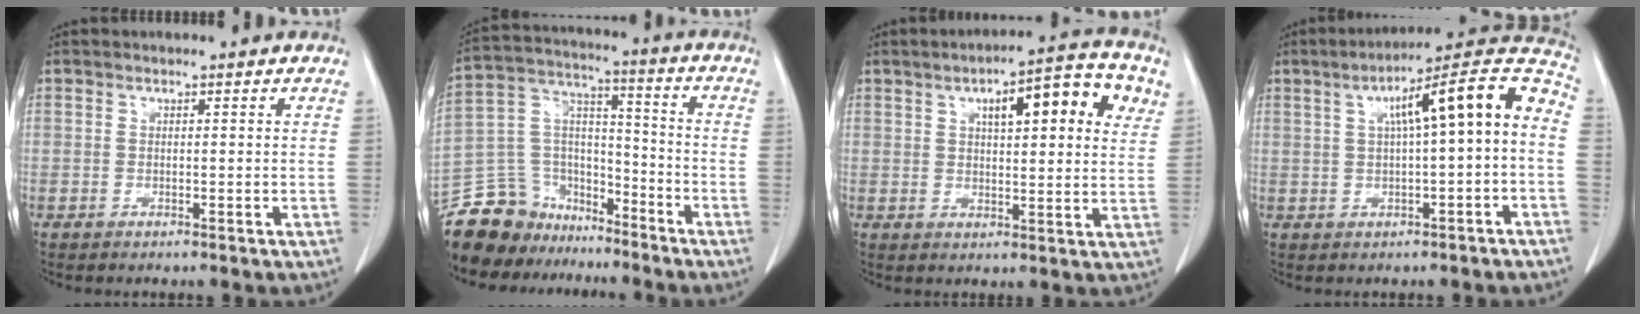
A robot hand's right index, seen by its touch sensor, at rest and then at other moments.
{"total": 15.7, "force": [-13.0, 8.4, 2.2], "torque": [-0.057, 0.071, -0.228]}
{"total": 12.7, "force": [5.2, 3.2, 11.2], "torque": [-0.151, 0.022, 0.067]}
{"total": 13.1, "force": [1.4, 1.5, 12.9], "torque": [-0.182, 0.046, 0.017]}